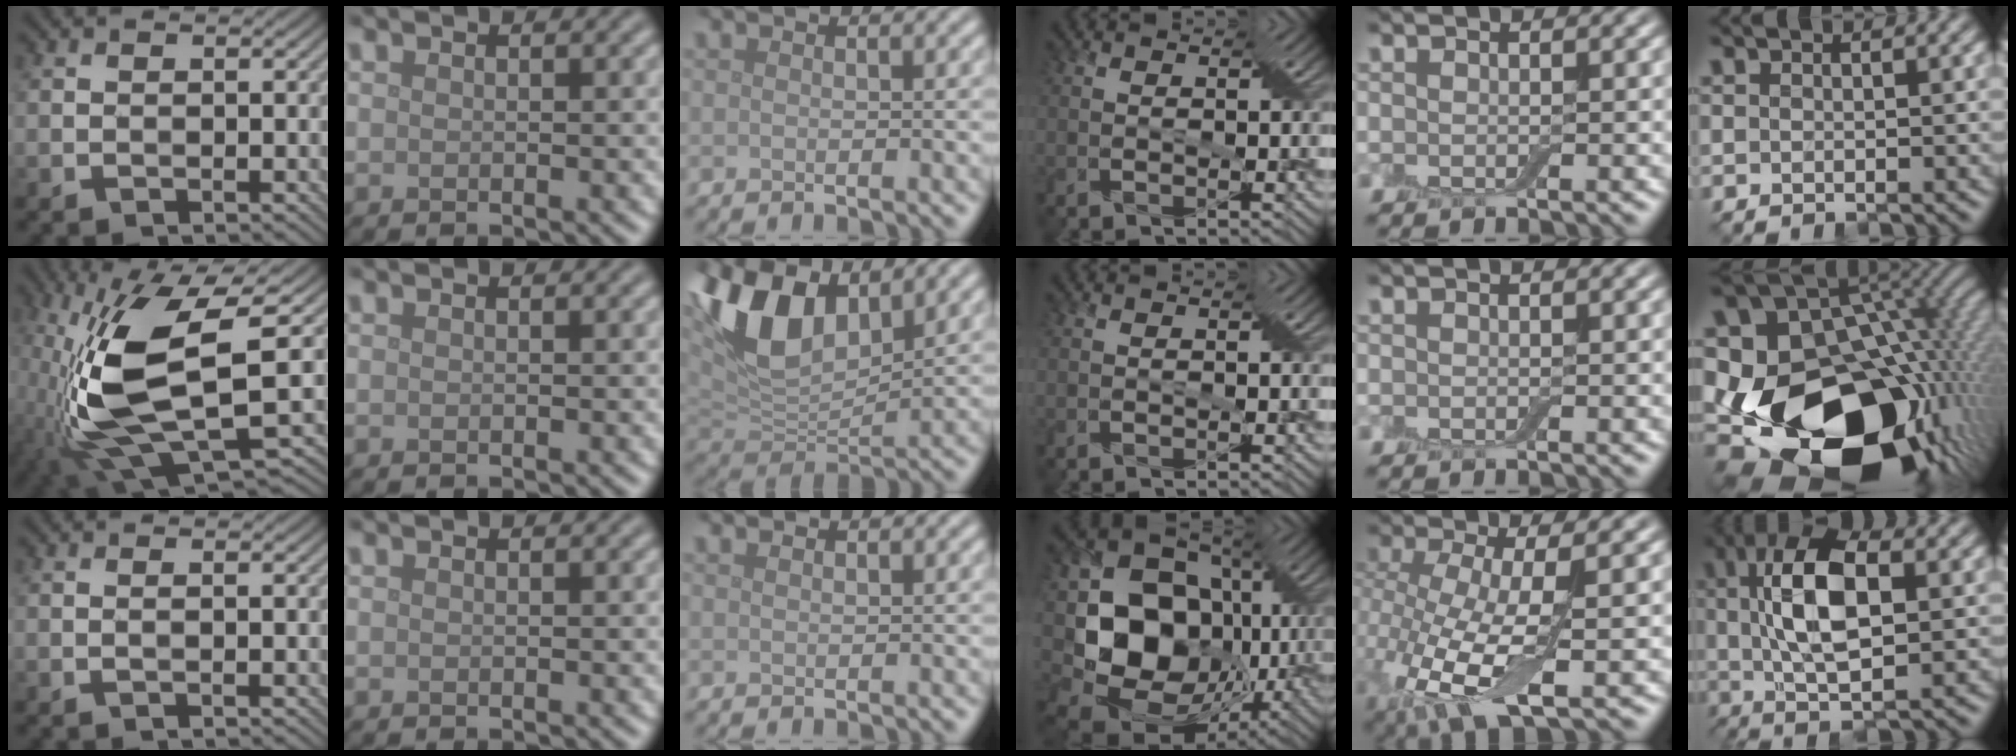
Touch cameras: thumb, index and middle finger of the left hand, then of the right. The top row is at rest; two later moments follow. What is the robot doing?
{"motion": "cut", "object": "cling film"}